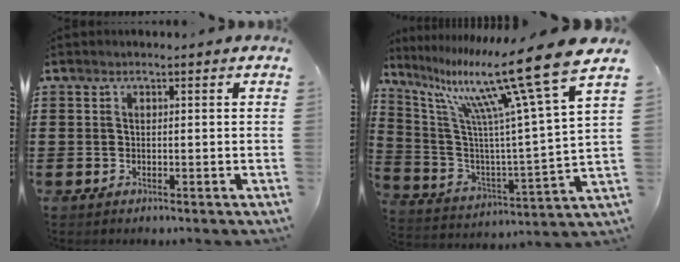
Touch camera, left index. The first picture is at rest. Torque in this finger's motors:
{"motor_torque": [1.09, -1.05, 1.05, 0.21]}